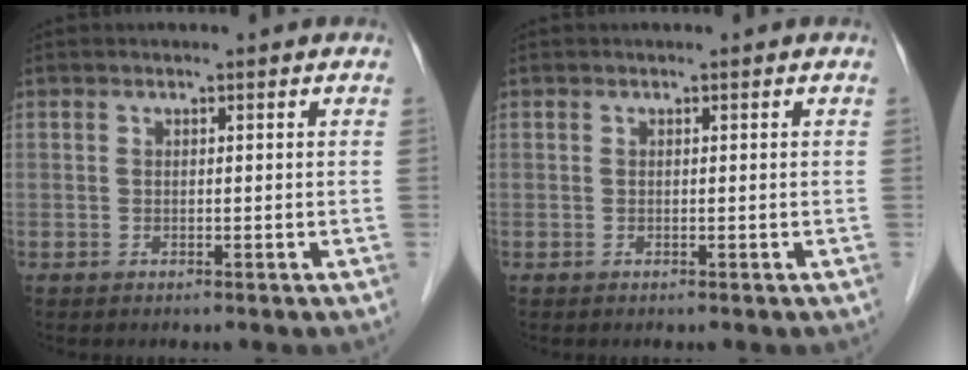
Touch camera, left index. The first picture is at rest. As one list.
[{"total": 0.0}]